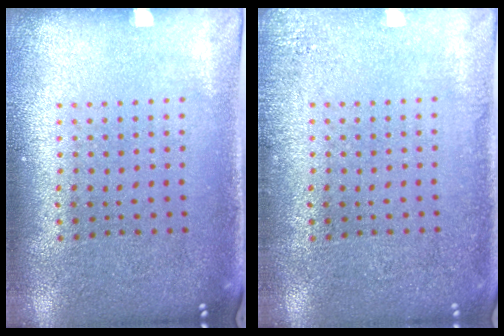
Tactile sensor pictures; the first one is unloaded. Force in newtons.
{"total": 1.6, "press": 1.6, "slide": 0.3}